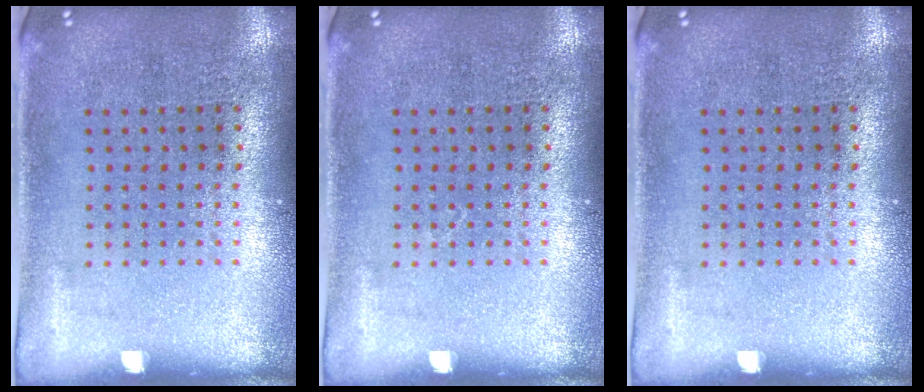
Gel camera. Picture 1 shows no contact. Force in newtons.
{"total": 0.0}
{"total": 0.0}